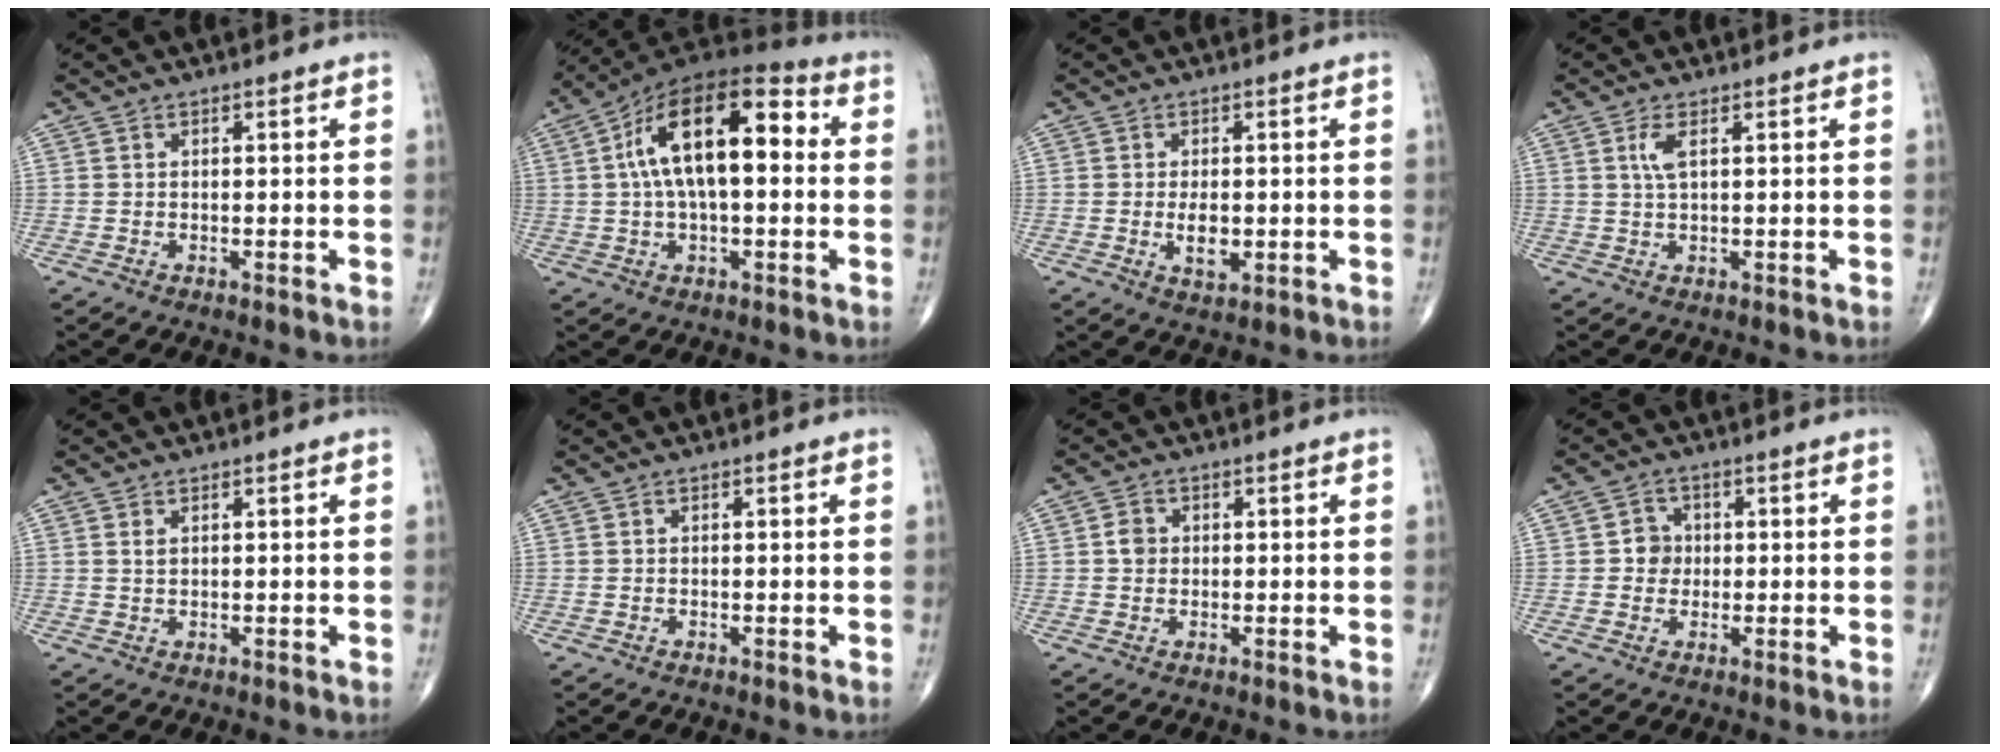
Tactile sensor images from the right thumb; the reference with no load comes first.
{"total": 18.9, "force": [2.9, 8.9, 16.4], "torque": [-0.269, 0.038, 0.036]}
{"total": 4.1, "force": [-0.5, 2.1, 3.4], "torque": [-0.056, -0.005, -0.005]}
{"total": 2.8, "force": [1.0, 0.7, 2.5], "torque": [-0.062, 0.001, 0.024]}
{"total": 1.3, "force": [0.6, 0.7, 1.0], "torque": [-0.019, 0.001, 0.015]}
{"total": 0.0}
{"total": 2.4, "force": [0.2, 2.1, 1.2], "torque": [-0.013, 0.004, 0.000]}
{"total": 3.5, "force": [0.1, 3.3, 1.3], "torque": [0.001, 0.008, -0.005]}